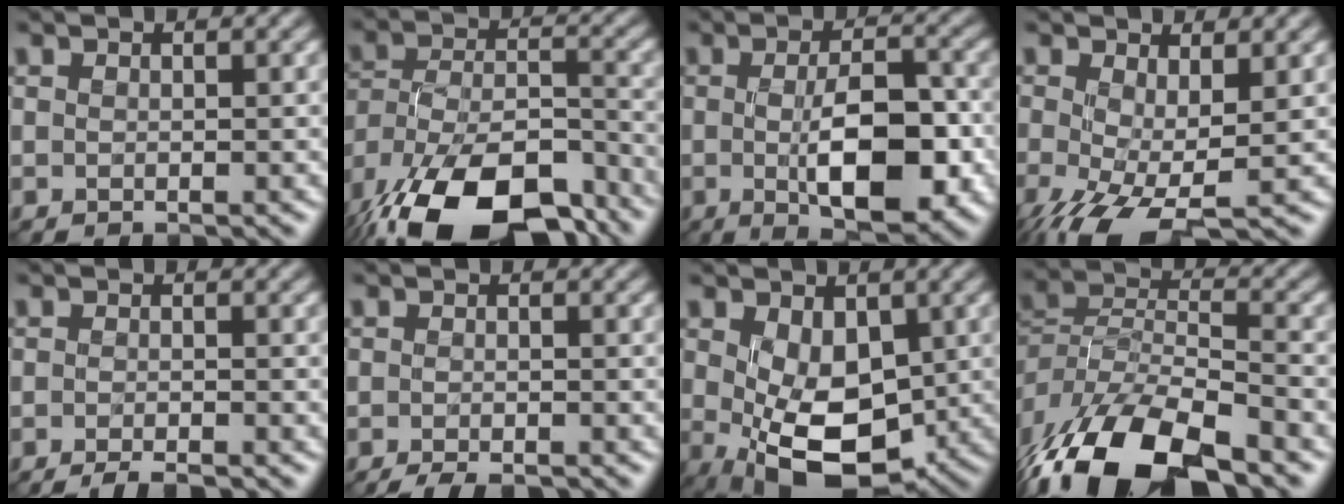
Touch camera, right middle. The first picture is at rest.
{"total": 17.9, "force": [-13.1, 8.0, 9.2], "torque": [-0.194, -0.046, -0.181]}
{"total": 7.8, "force": [-1.5, 2.8, 7.1], "torque": [-0.110, -0.008, -0.021]}
{"total": 6.8, "force": [-2.1, 3.0, 5.7], "torque": [-0.137, -0.023, -0.034]}
{"total": 2.2, "force": [-1.8, 0.1, 1.2], "torque": [-0.025, -0.004, -0.036]}
{"total": 2.9, "force": [-2.4, 0.5, 1.5], "torque": [-0.028, -0.006, -0.045]}
{"total": 7.9, "force": [-1.4, 4.7, 6.2], "torque": [-0.121, -0.022, -0.016]}
{"total": 13.4, "force": [-8.8, 5.5, 8.5], "torque": [-0.178, -0.009, -0.151]}